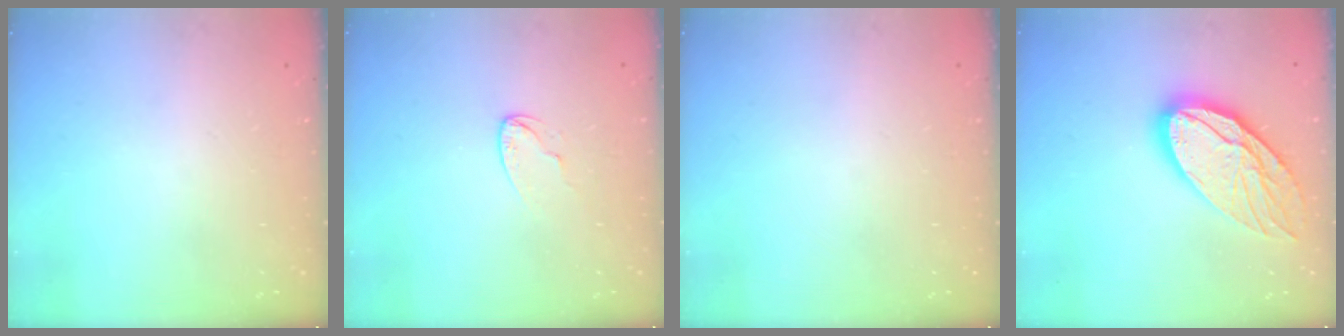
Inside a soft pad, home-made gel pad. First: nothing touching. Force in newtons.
{"total": 4.1, "press": 4.1, "slide": 0.4}
{"total": 0.0}
{"total": 19.9, "press": 19.8, "slide": 1.8}